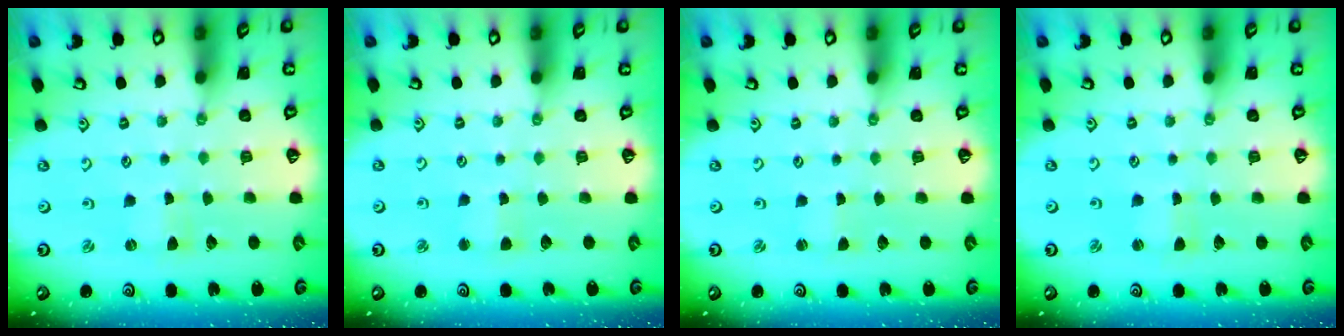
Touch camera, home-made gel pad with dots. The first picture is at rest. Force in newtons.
{"total": 2.7, "press": 2.7, "slide": 0.3}
{"total": 0.0}
{"total": 1.3, "press": 1.3, "slide": 0.1}